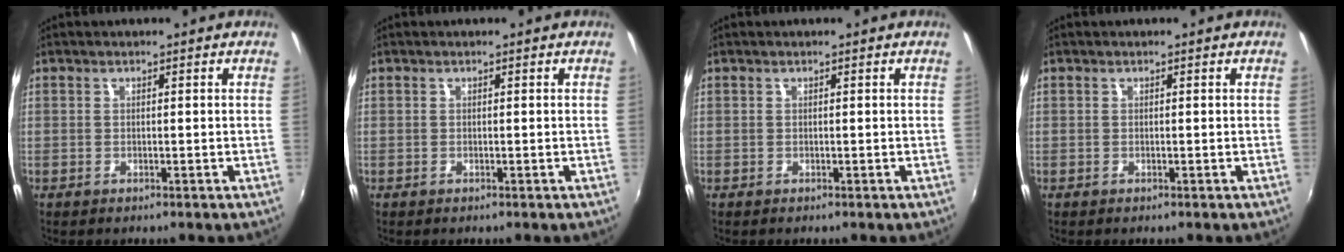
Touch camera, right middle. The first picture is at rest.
{"total": 0.0}
{"total": 0.0}
{"total": 0.0}